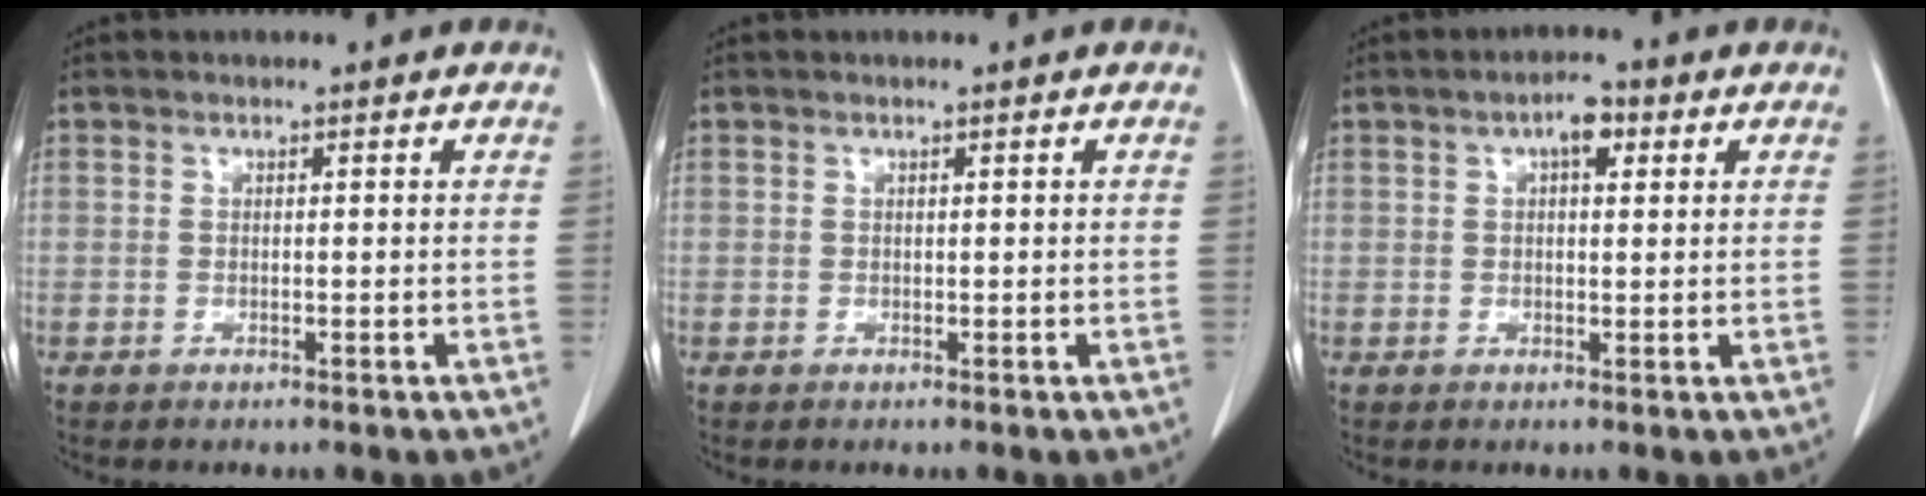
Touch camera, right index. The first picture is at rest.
{"total": 0.0}
{"total": 3.4, "force": [1.4, 1.4, 2.8], "torque": [-0.046, 0.010, 0.017]}